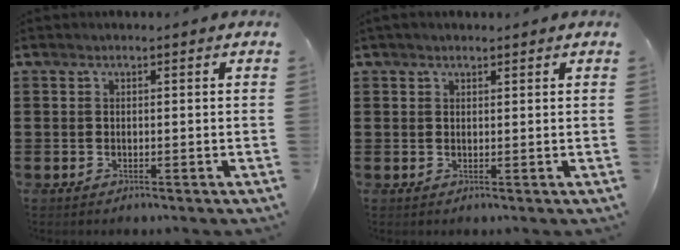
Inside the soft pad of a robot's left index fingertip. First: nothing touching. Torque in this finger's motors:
{"motor_torque": [2.14, 0.00, -0.07, 0.01]}